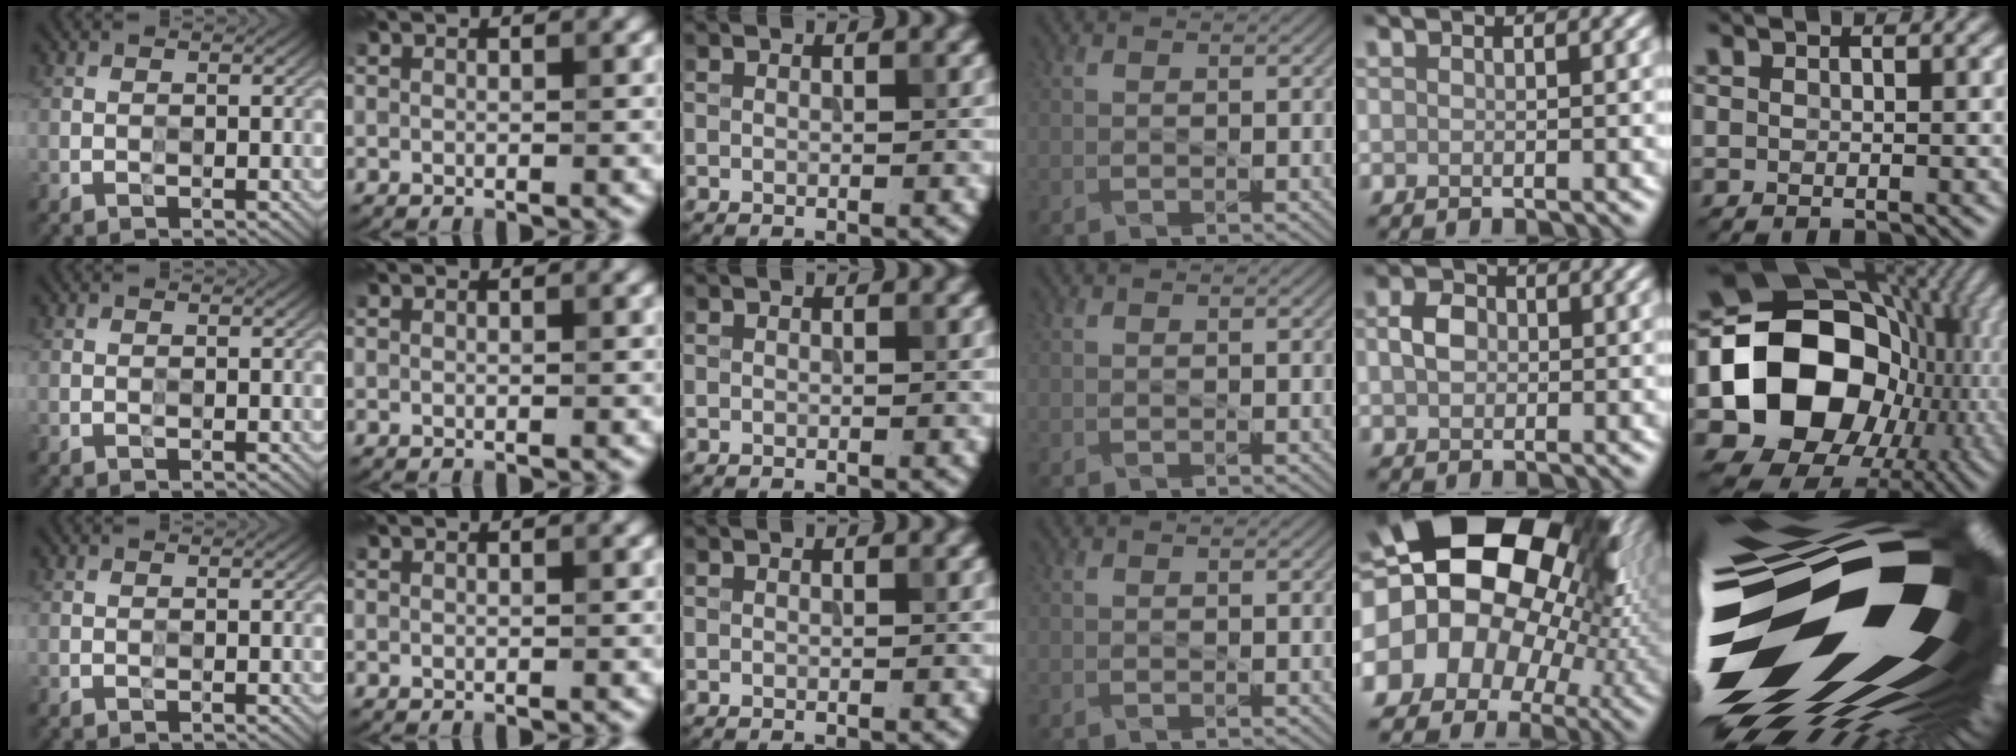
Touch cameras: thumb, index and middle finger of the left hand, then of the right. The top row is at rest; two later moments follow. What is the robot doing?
{"motion": "press", "object": "button"}